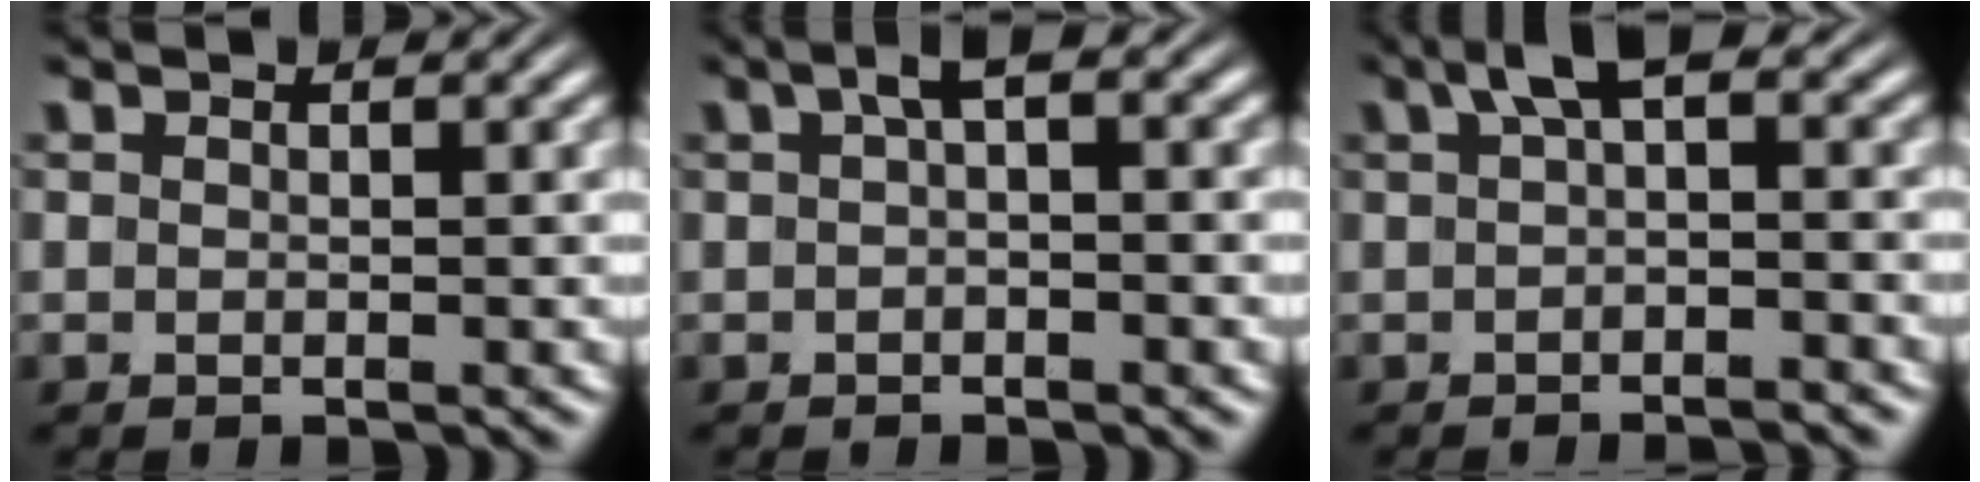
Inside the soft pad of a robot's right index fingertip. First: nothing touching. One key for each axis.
{"total": 2.0, "fx": 0.6, "fy": 0.3, "fz": 1.9, "tx": -0.031, "ty": 0.006, "tz": 0.010}
{"total": 3.0, "fx": 0.4, "fy": 0.5, "fz": 2.9, "tx": -0.051, "ty": 0.009, "tz": 0.003}